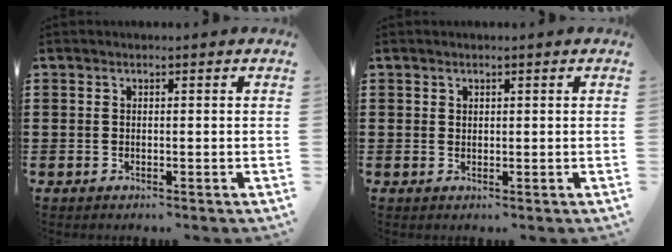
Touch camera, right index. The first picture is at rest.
{"total": 0.8, "force": [0.5, 0.6, 0.1], "torque": [-0.004, 0.002, 0.011]}